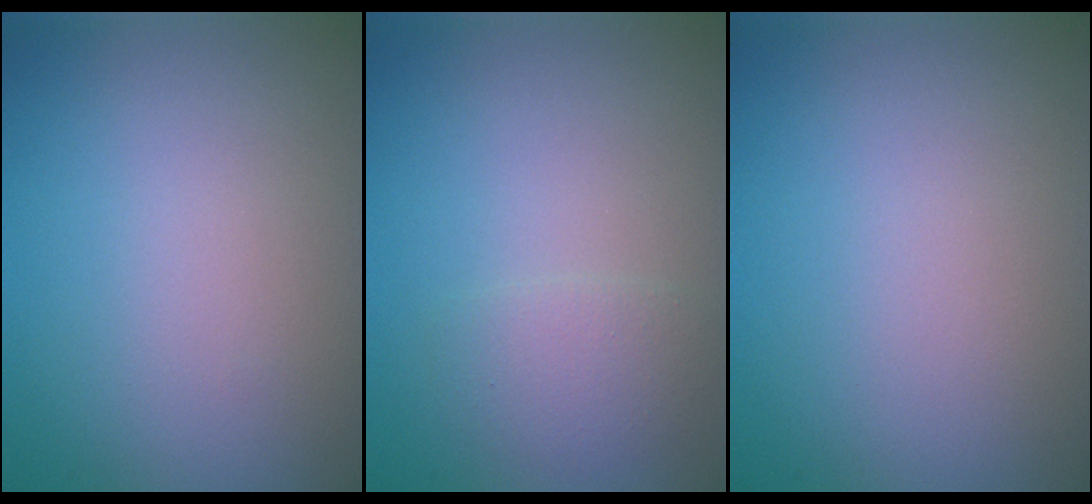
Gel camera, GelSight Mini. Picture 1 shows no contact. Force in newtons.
{"total": 1.5, "press": 1.5, "slide": 0.1}
{"total": 0.0}